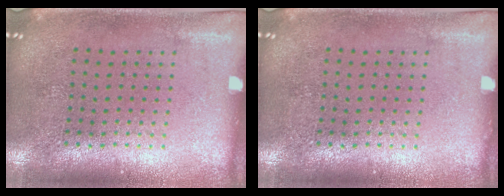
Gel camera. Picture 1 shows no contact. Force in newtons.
{"total": 0.0}